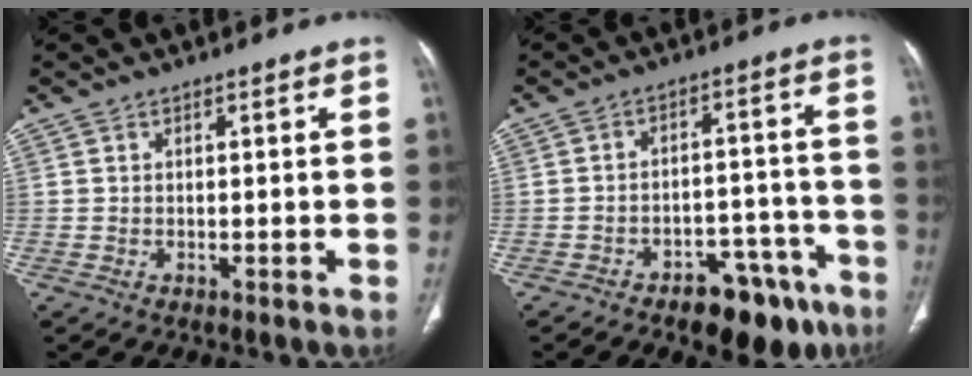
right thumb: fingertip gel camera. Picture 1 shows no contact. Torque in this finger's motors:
{"motor_torque": [1.27, 1.36, 0.21, -0.34, 0.19]}